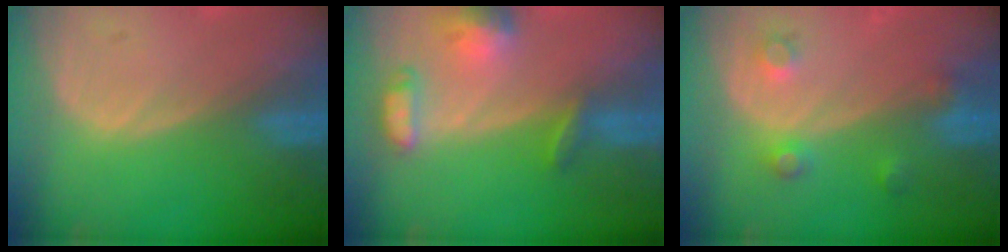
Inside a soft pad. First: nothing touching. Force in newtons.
{"total": 6.5, "press": 6.3, "slide": 1.8}
{"total": 3.6, "press": 3.4, "slide": 1.3}